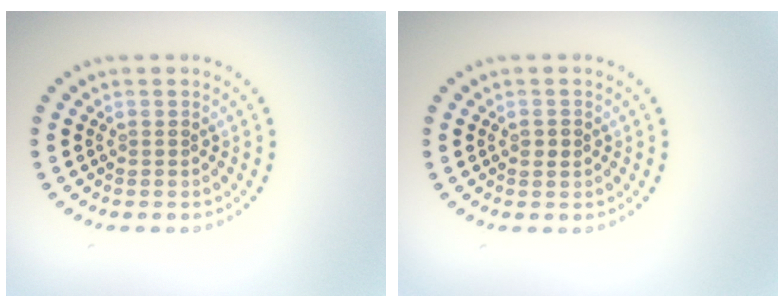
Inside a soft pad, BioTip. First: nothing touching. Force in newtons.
{"total": 1.0, "press": 1.0, "slide": 0.2}